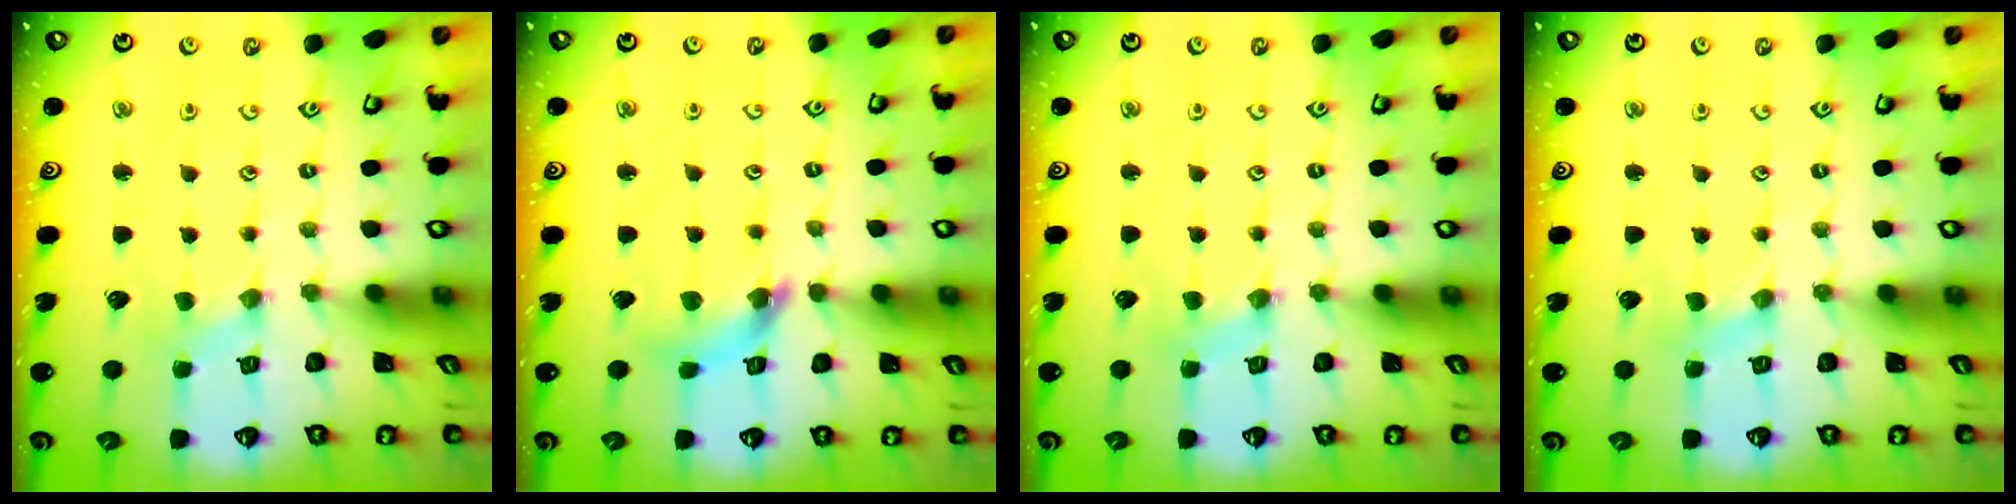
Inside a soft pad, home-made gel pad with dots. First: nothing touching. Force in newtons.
{"total": 7.2, "press": 7.2, "slide": 0.8}
{"total": 2.6, "press": 2.6, "slide": 0.3}
{"total": 2.1, "press": 2.0, "slide": 0.4}